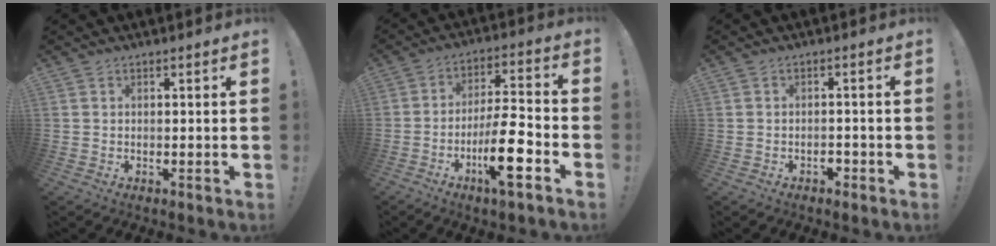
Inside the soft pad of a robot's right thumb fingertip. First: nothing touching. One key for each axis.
{"total": 16.0, "fx": -6.2, "fy": 4.5, "fz": 14.1, "tx": -0.236, "ty": 0.026, "tz": -0.101}
{"total": 1.8, "fx": -1.3, "fy": 1.0, "fz": 0.8, "tx": -0.015, "ty": -0.002, "tz": -0.023}